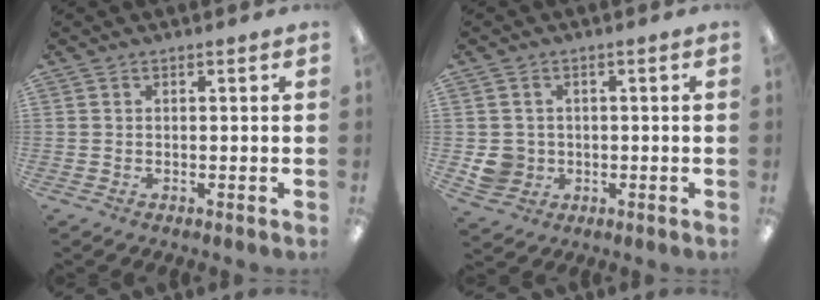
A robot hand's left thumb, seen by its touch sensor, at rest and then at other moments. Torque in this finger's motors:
{"motor_torque": [0.08, 1.24, 0.41, -0.55, 0.00]}